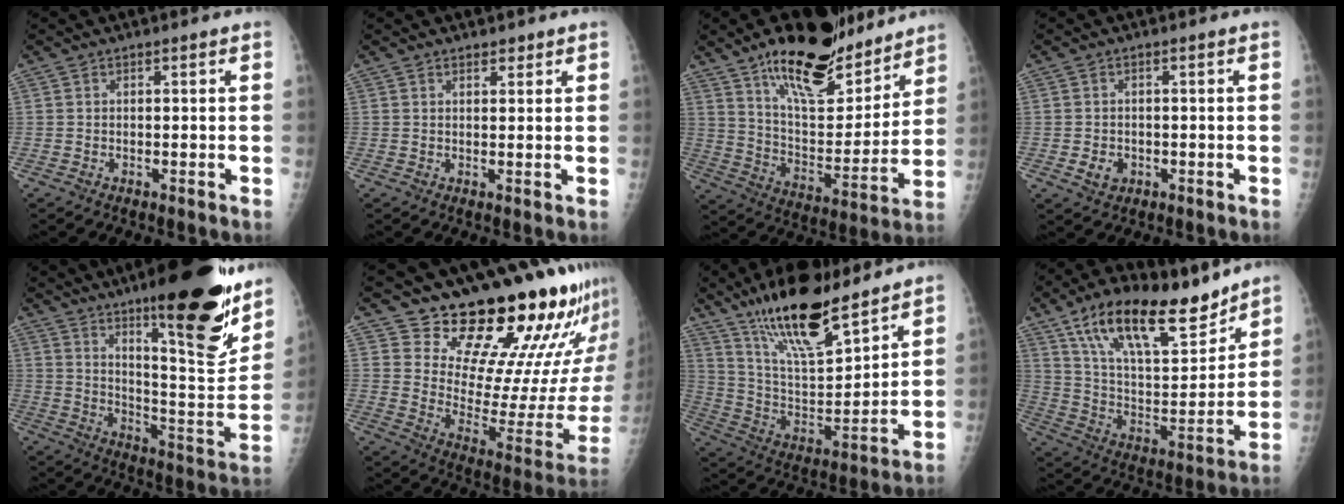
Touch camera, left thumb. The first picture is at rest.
{"total": 1.6, "force": [1.3, 0.8, 0.5], "torque": [0.003, -0.008, 0.017]}
{"total": 22.0, "force": [15.5, 8.5, 13.1], "torque": [-0.155, -0.084, 0.256]}
{"total": 2.9, "force": [-0.7, 2.4, 1.4], "torque": [-0.015, 0.001, -0.003]}
{"total": 24.3, "force": [14.7, 5.2, 18.6], "torque": [-0.236, -0.080, 0.229]}
{"total": 23.2, "force": [19.2, 7.7, 10.5], "torque": [-0.109, -0.161, 0.259]}
{"total": 20.6, "force": [15.2, 5.9, 12.6], "torque": [-0.189, -0.075, 0.274]}
{"total": 22.6, "force": [15.6, 8.6, 13.9], "torque": [-0.197, -0.060, 0.271]}